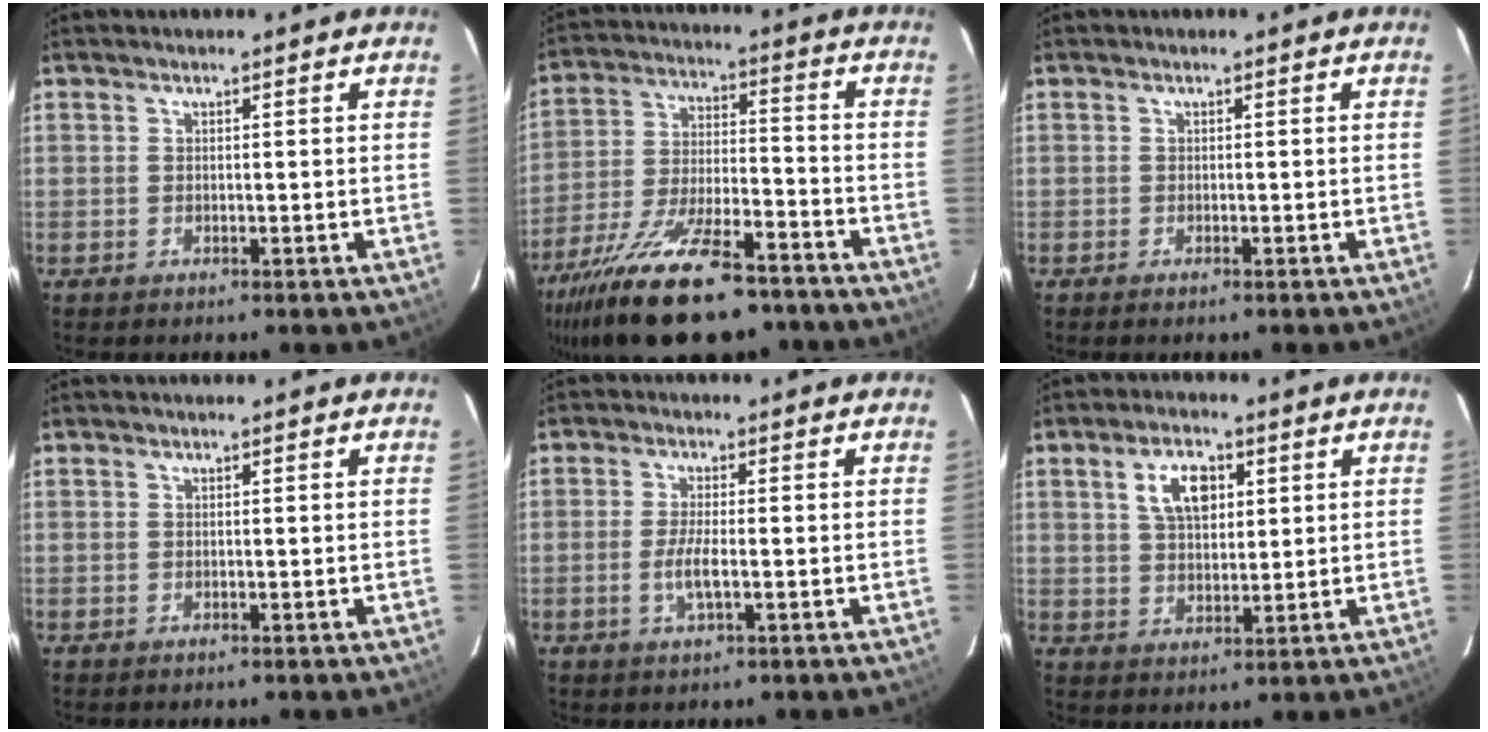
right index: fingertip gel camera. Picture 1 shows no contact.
{"total": 23.8, "force": [-17.9, 7.6, 13.8], "torque": [-0.265, -0.044, -0.281]}
{"total": 0.6, "force": [-0.5, 0.0, 0.3], "torque": [-0.006, -0.002, -0.010]}
{"total": 0.0}
{"total": 4.7, "force": [-1.3, 0.7, 4.5], "torque": [-0.090, -0.007, -0.027]}
{"total": 7.2, "force": [2.7, 3.9, 5.5], "torque": [-0.099, 0.014, 0.052]}